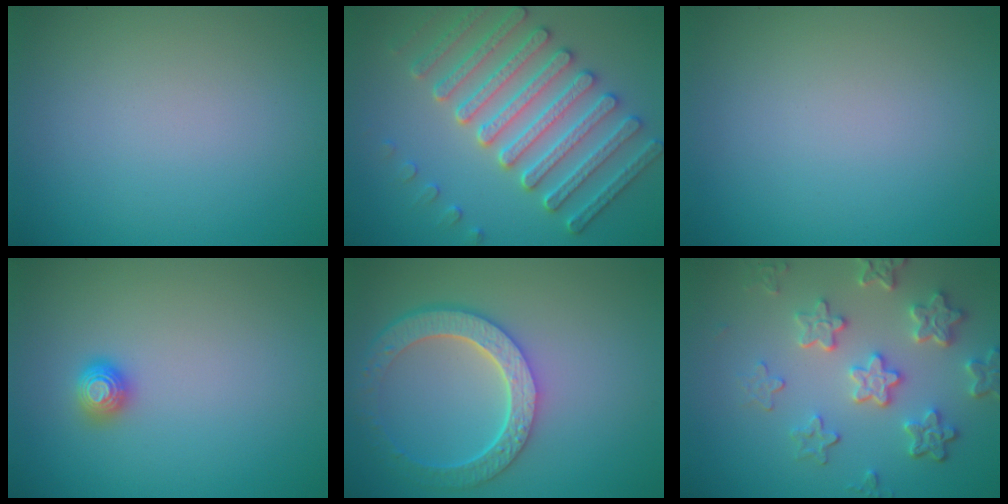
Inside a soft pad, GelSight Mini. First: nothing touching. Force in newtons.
{"total": 6.4, "press": 5.9, "slide": 2.4}
{"total": 0.0}
{"total": 1.1, "press": 1.1, "slide": 0.1}
{"total": 6.0, "press": 4.6, "slide": 3.9}
{"total": 5.5, "press": 4.3, "slide": 3.5}